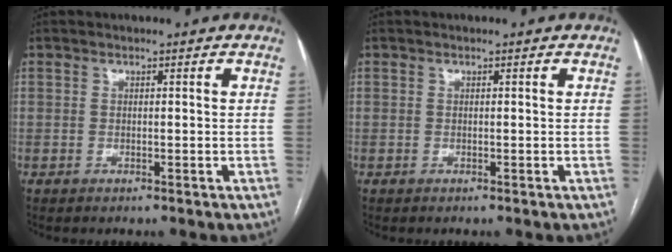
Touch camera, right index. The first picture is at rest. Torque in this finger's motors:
{"motor_torque": [0.00, 0.00, -0.01, 0.00]}